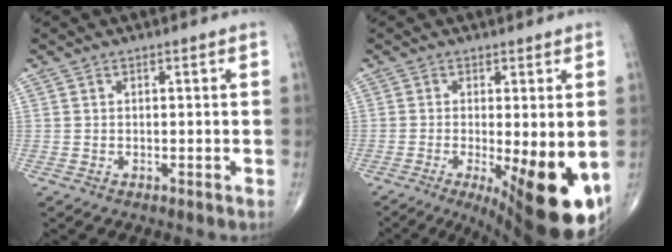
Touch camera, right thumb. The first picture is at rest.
{"total": 16.9, "force": [-5.0, 5.0, 15.3], "torque": [-0.168, -0.026, -0.055]}